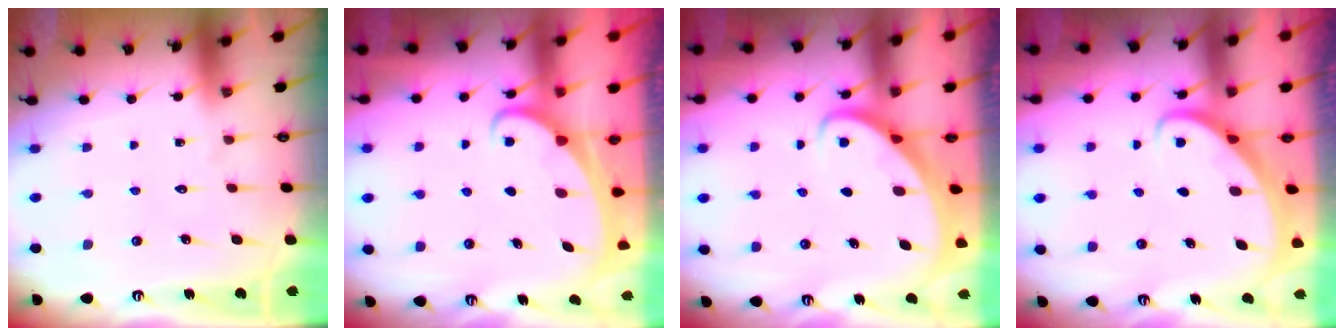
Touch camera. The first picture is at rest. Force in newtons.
{"total": 1.9, "press": 1.9, "slide": 0.3}
{"total": 2.6, "press": 2.6, "slide": 0.3}
{"total": 2.6, "press": 2.5, "slide": 0.3}